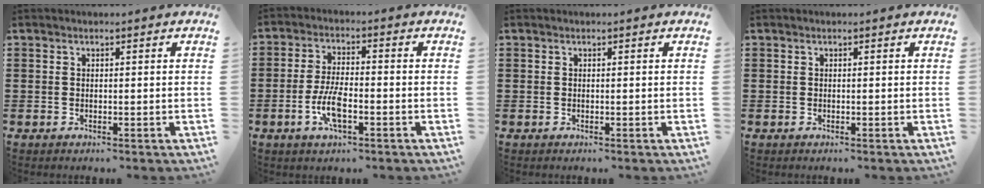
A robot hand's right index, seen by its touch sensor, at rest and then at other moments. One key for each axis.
{"total": 6.3, "fx": -2.2, "fy": 2.0, "fz": 5.5, "tx": -0.126, "ty": -0.008, "tz": -0.046}
{"total": 0.0}
{"total": 0.0}